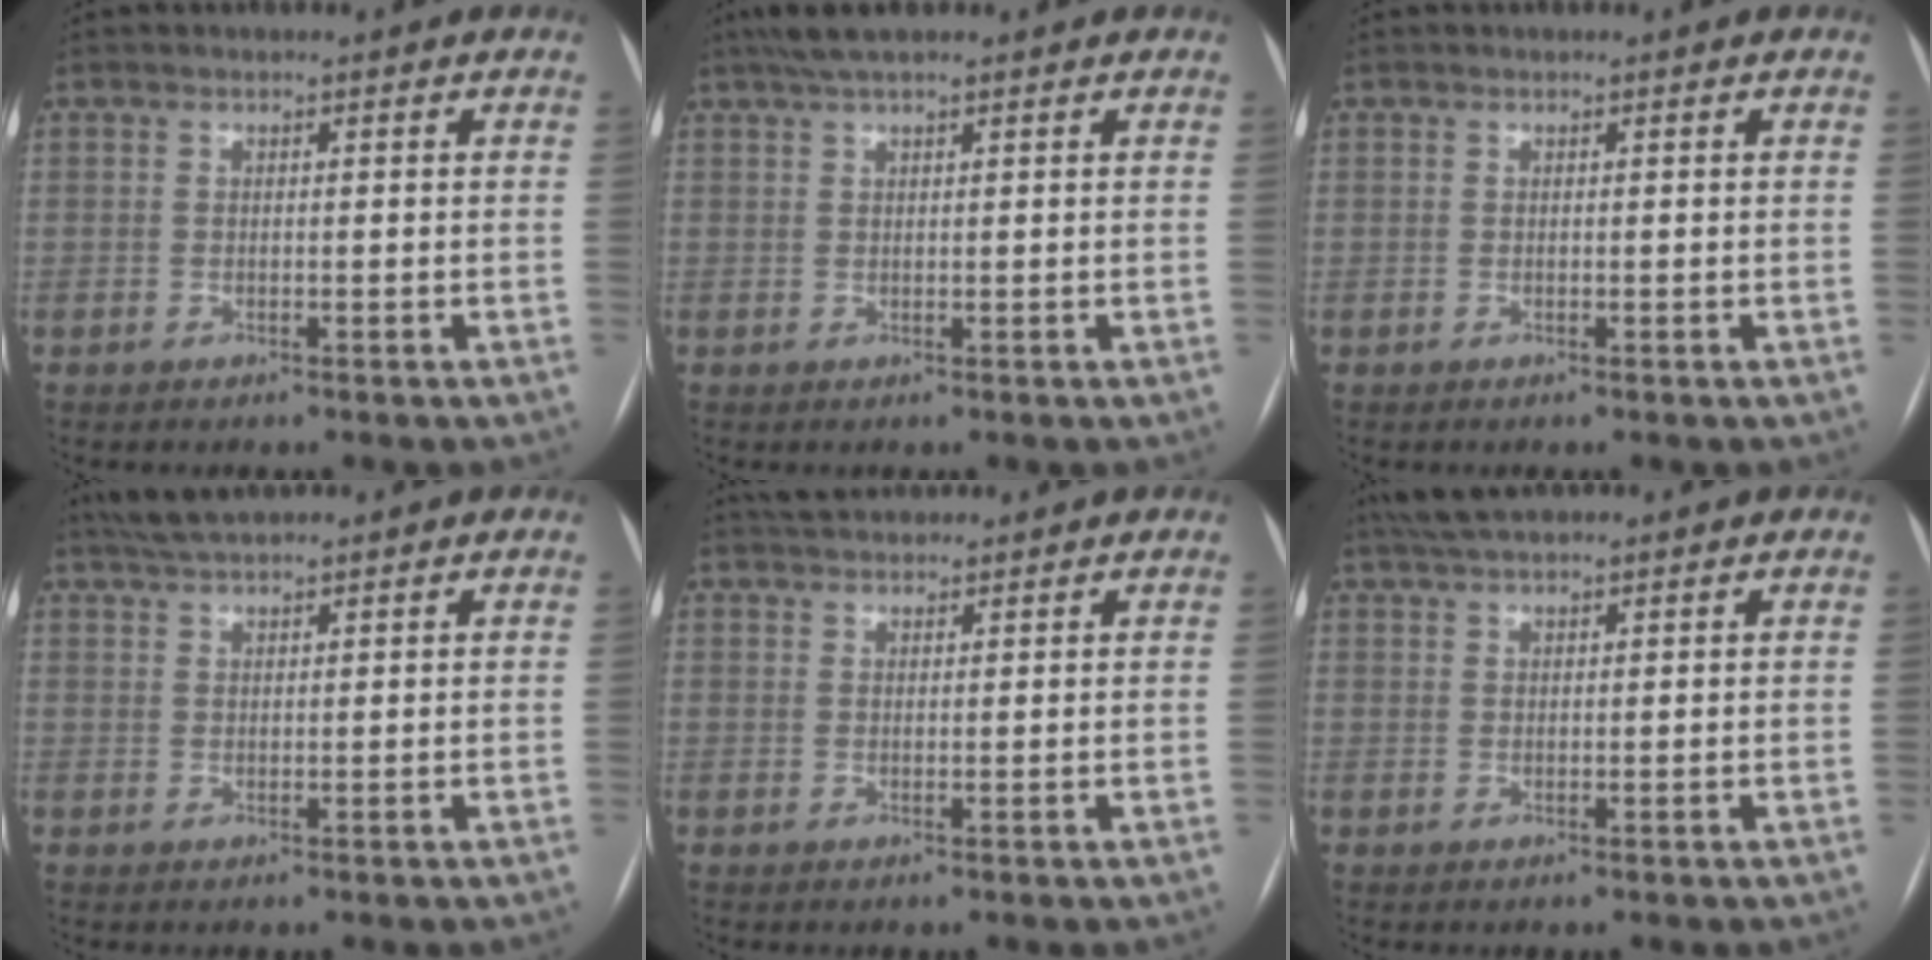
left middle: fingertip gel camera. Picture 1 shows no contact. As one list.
[{"total": 4.8, "force": [3.7, 0.6, 3.0], "torque": [-0.056, 0.029, 0.067]}, {"total": 0.0}, {"total": 4.7, "force": [4.1, 0.5, 2.2], "torque": [-0.043, 0.024, 0.077]}, {"total": 4.5, "force": [4.2, 1.1, 1.3], "torque": [-0.020, 0.034, 0.070]}, {"total": 5.6, "force": [4.7, 1.0, 2.8], "torque": [-0.052, 0.033, 0.086]}]